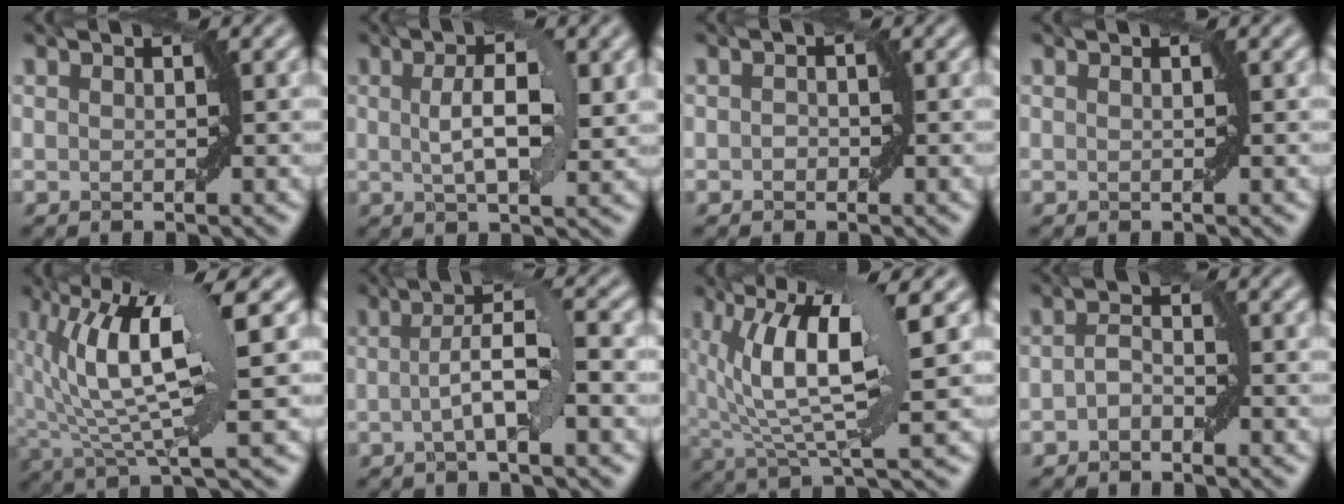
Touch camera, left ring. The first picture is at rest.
{"total": 5.5, "force": [1.0, 1.7, 5.1], "torque": [-0.084, 0.004, 0.015]}
{"total": 0.7, "force": [-0.2, 0.6, 0.4], "torque": [-0.005, -0.001, -0.005]}
{"total": 0.0}
{"total": 9.5, "force": [2.9, 2.1, 8.8], "torque": [-0.171, 0.009, 0.055]}
{"total": 4.8, "force": [-0.5, 0.7, 4.7], "torque": [-0.084, 0.011, -0.013]}
{"total": 9.2, "force": [3.2, 2.1, 8.3], "torque": [-0.158, 0.008, 0.061]}
{"total": 1.5, "force": [-0.8, 0.8, 1.1], "torque": [-0.021, 0.006, -0.018]}